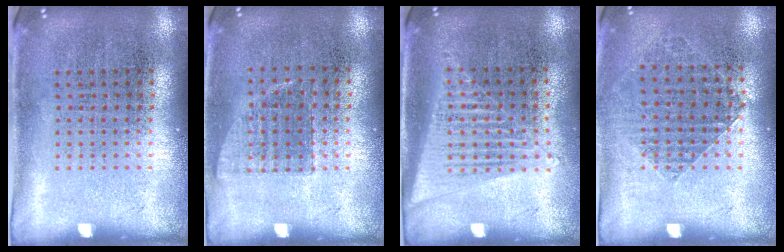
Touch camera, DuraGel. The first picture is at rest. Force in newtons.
{"total": 0.7, "press": 0.7, "slide": 0.2}
{"total": 1.5, "press": 1.4, "slide": 0.5}
{"total": 0.9, "press": 0.9, "slide": 0.2}